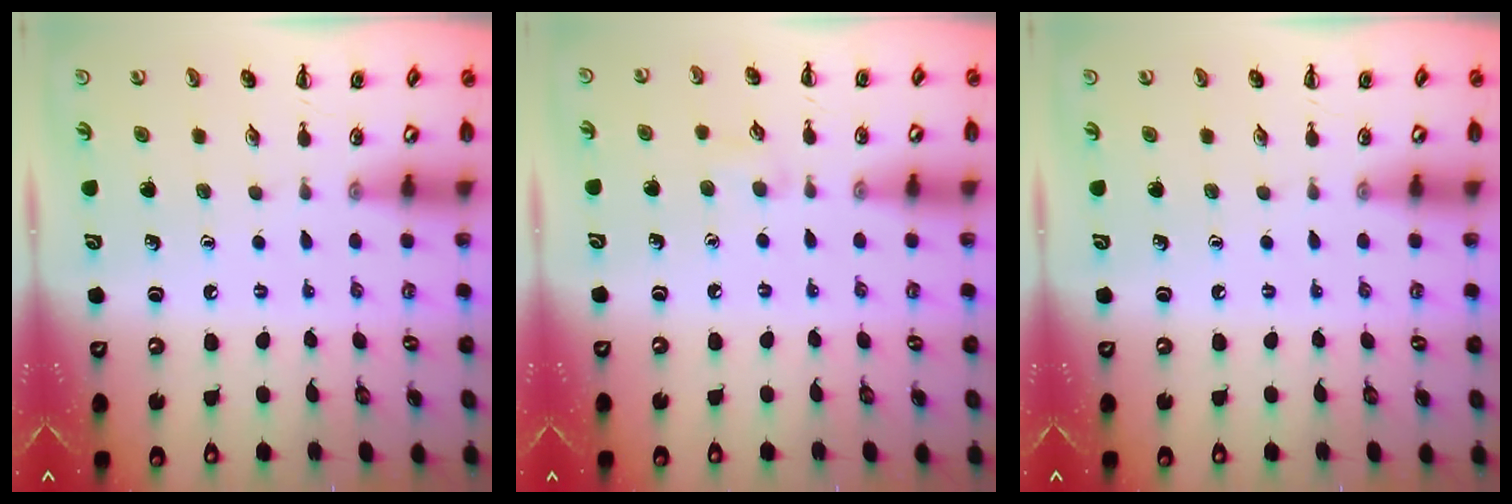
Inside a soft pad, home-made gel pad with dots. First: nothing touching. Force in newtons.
{"total": 4.1, "press": 3.7, "slide": 1.6}
{"total": 0.0}